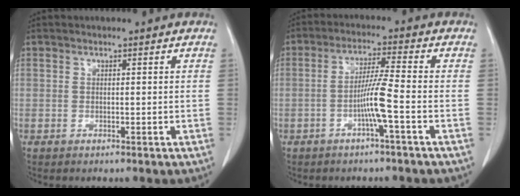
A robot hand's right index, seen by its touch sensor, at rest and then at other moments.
{"total": 5.7, "force": [-1.9, -0.9, 5.3], "torque": [-0.106, 0.003, -0.037]}